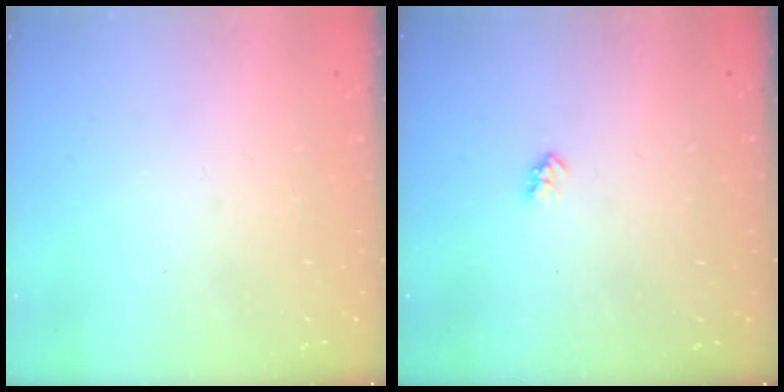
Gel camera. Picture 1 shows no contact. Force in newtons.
{"total": 2.0, "press": 2.0, "slide": 0.3}